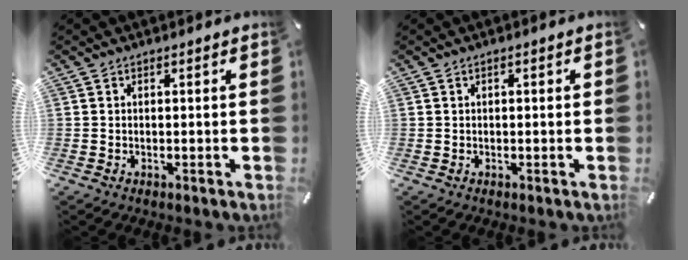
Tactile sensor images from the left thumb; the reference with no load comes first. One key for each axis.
{"total": 0.8, "fx": 0.0, "fy": 0.4, "fz": 0.7, "tx": -0.011, "ty": 0.002, "tz": -0.002}